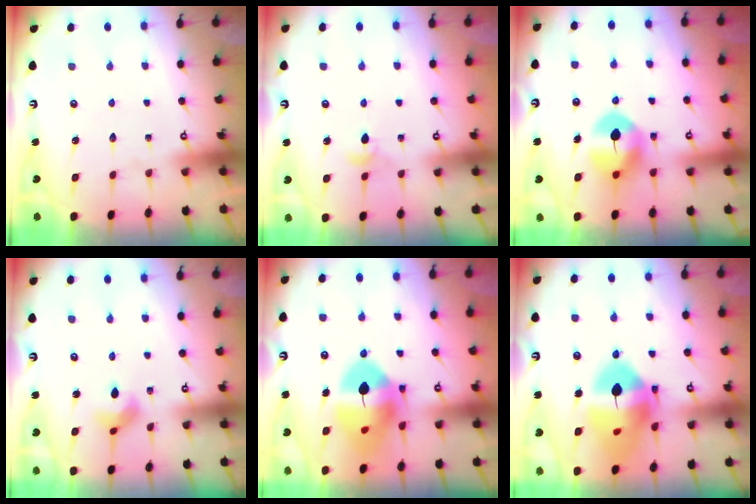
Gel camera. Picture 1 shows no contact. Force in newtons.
{"total": 3.9, "press": 3.8, "slide": 0.8}
{"total": 7.9, "press": 7.8, "slide": 1.1}
{"total": 7.0, "press": 7.0, "slide": 0.5}
{"total": 15.4, "press": 15.2, "slide": 2.1}
{"total": 18.3, "press": 18.2, "slide": 2.2}